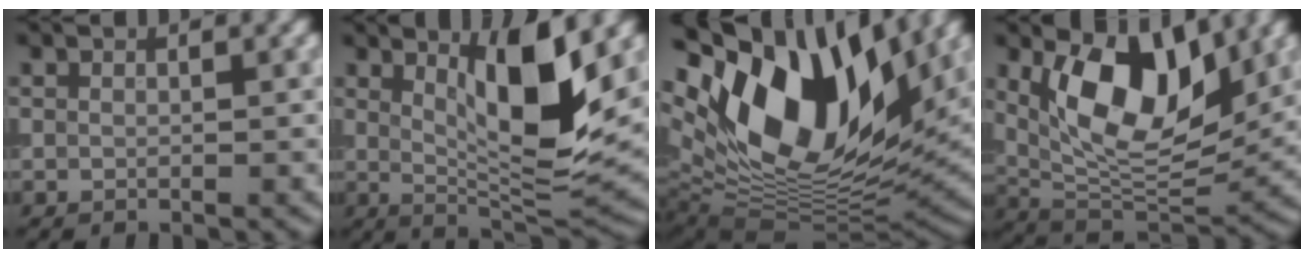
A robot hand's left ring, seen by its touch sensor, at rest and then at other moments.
{"total": 8.0, "force": [2.5, 1.8, 7.3], "torque": [-0.118, -0.017, 0.049]}
{"total": 17.5, "force": [6.9, 9.5, 13.0], "torque": [-0.253, 0.018, 0.117]}
{"total": 10.7, "force": [3.4, 5.4, 8.6], "torque": [-0.151, -0.009, 0.056]}